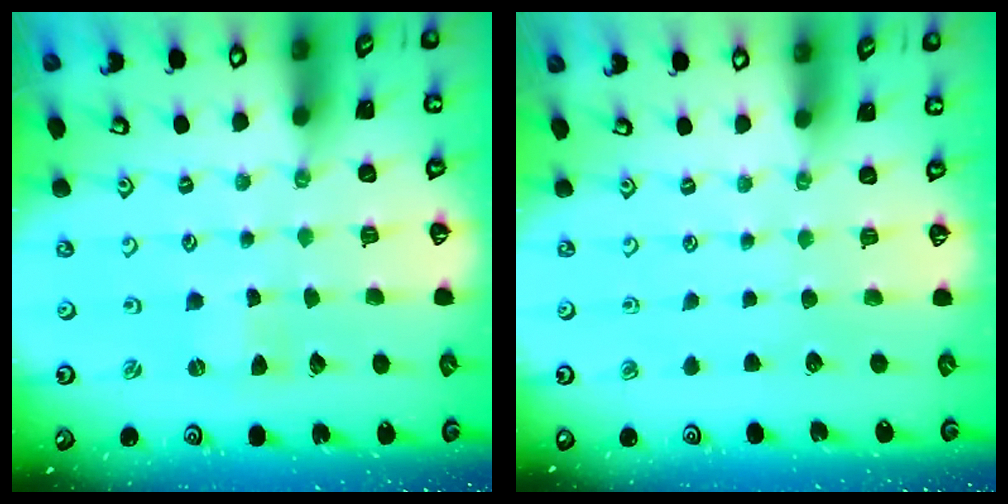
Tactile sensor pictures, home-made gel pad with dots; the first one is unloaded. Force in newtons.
{"total": 0.0}